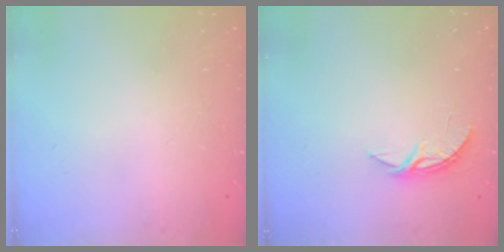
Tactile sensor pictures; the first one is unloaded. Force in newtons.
{"total": 4.2, "press": 4.2, "slide": 0.3}